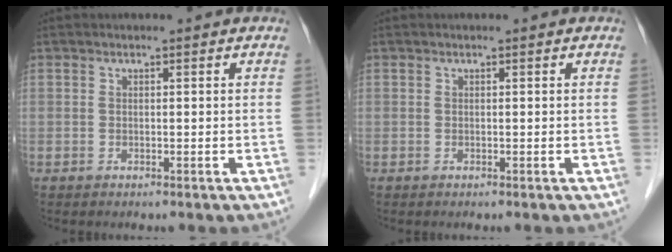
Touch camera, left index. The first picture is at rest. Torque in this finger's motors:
{"motor_torque": [0.00, 0.00, 0.00, 0.00]}